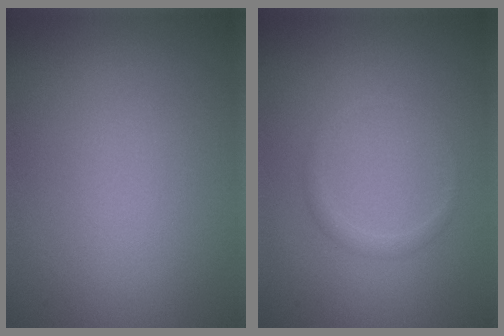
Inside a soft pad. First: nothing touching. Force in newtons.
{"total": 0.9, "press": 0.9, "slide": 0.1}